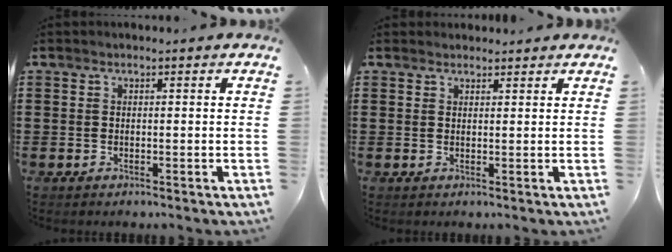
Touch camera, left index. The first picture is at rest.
{"total": 1.4, "force": [1.3, 0.4, 0.0], "torque": [-0.002, 0.002, 0.027]}